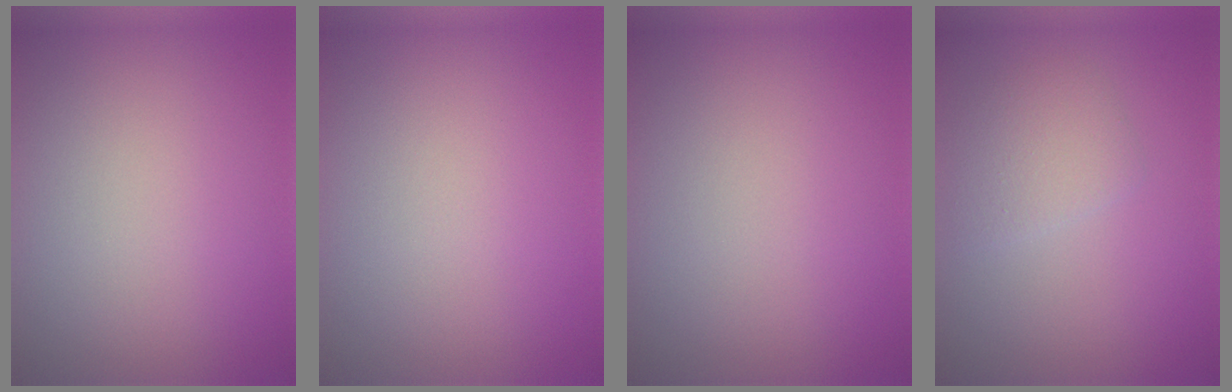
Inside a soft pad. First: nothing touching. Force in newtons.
{"total": 0.0}
{"total": 0.0}
{"total": 2.2, "press": 2.2, "slide": 0.0}